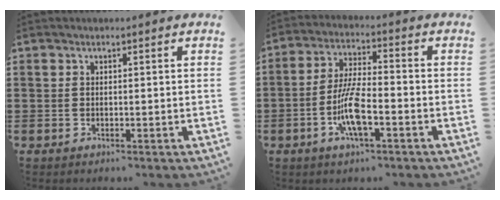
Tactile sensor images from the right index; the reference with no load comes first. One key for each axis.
{"total": 8.3, "fx": -2.8, "fy": 2.2, "fz": 7.4, "tx": -0.161, "ty": -0.009, "tz": -0.057}